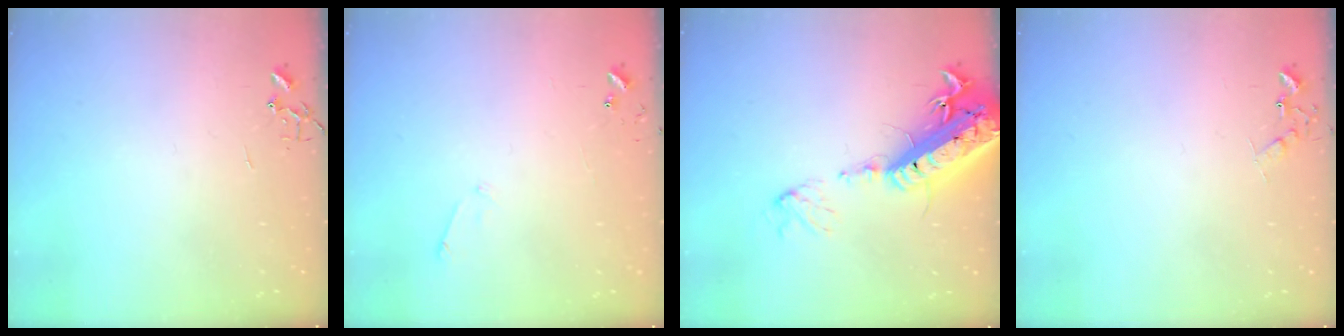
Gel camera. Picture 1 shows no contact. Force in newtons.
{"total": 4.2, "press": 4.2, "slide": 0.3}
{"total": 23.7, "press": 23.2, "slide": 5.2}
{"total": 6.9, "press": 6.9, "slide": 0.5}